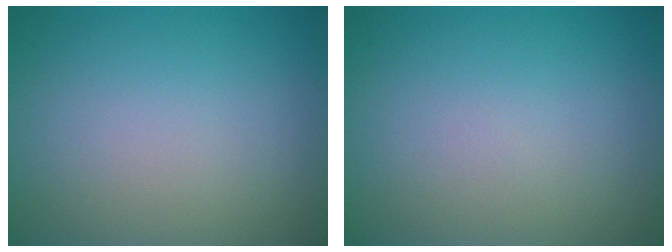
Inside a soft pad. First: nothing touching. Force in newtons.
{"total": 0.0}